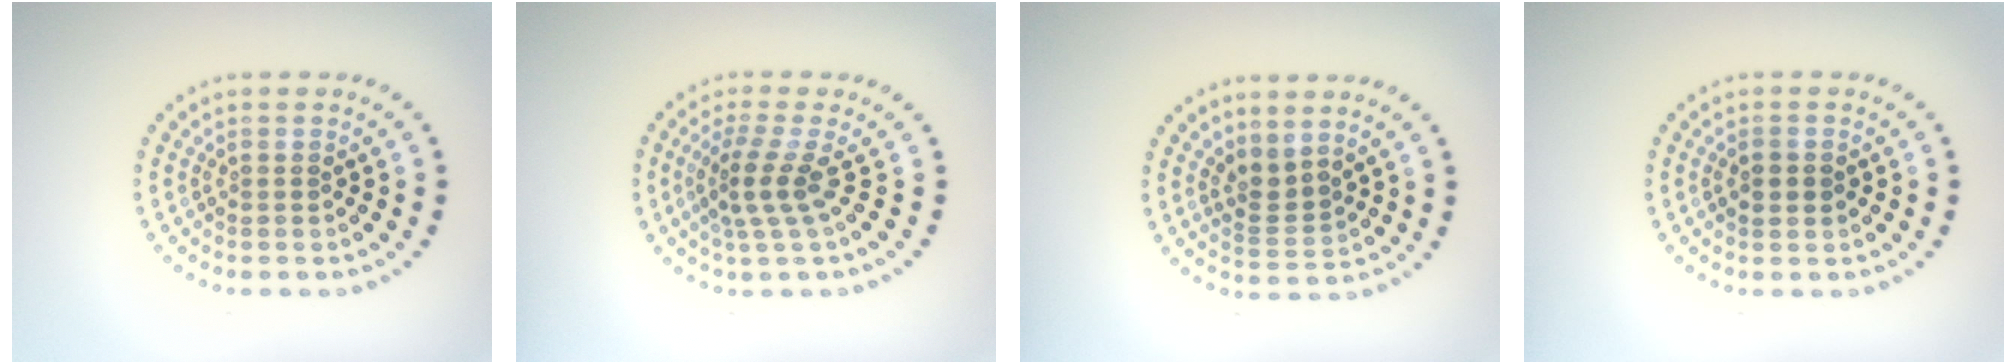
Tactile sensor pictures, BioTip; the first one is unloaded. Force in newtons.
{"total": 2.9, "press": 1.9, "slide": 2.2}
{"total": 2.3, "press": 1.5, "slide": 1.8}
{"total": 1.2, "press": 1.2, "slide": 0.2}